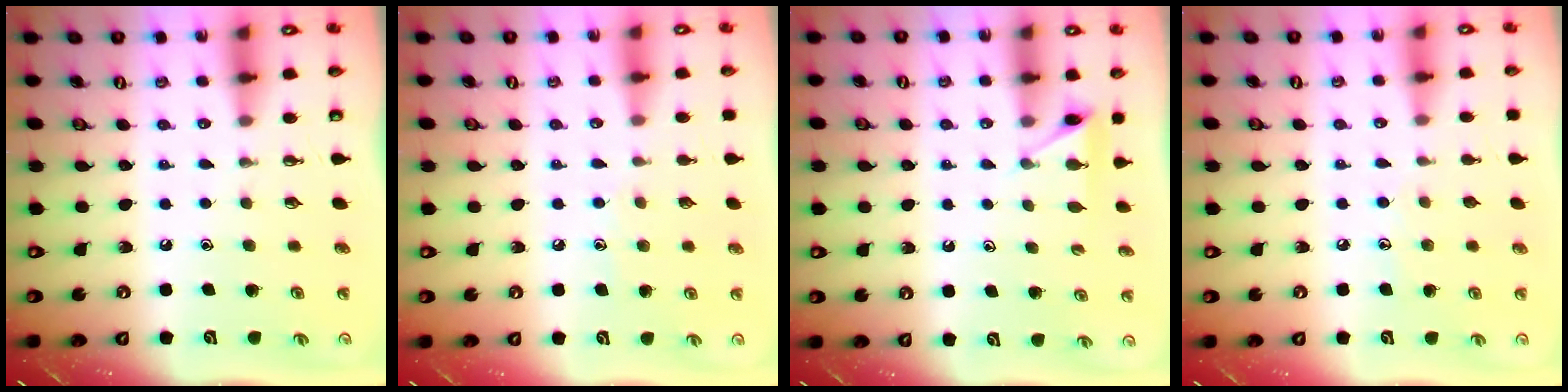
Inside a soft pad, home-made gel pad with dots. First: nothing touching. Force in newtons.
{"total": 5.0, "press": 5.0, "slide": 0.6}
{"total": 3.7, "press": 3.7, "slide": 0.3}
{"total": 5.4, "press": 5.4, "slide": 0.6}